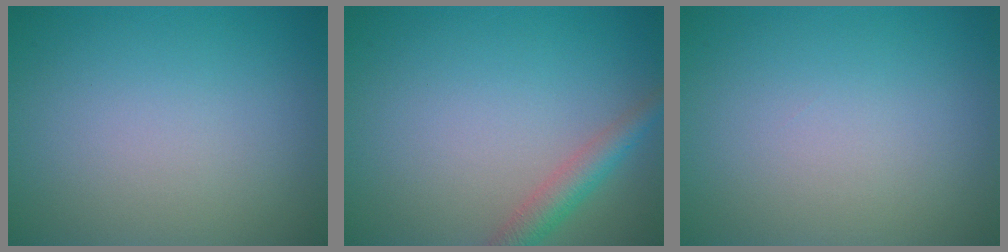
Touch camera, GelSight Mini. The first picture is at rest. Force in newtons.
{"total": 2.6, "press": 2.6, "slide": 0.1}
{"total": 0.0}